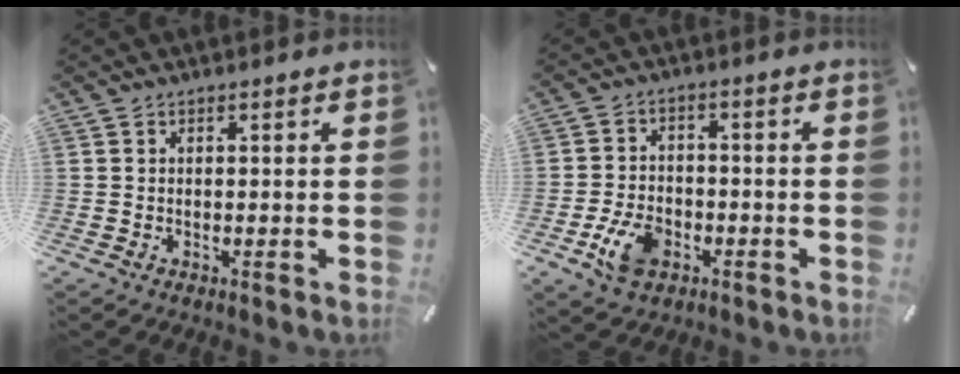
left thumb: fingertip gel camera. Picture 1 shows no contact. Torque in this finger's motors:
{"motor_torque": [0.31, 0.41, 0.22, 0.17, 0.07]}